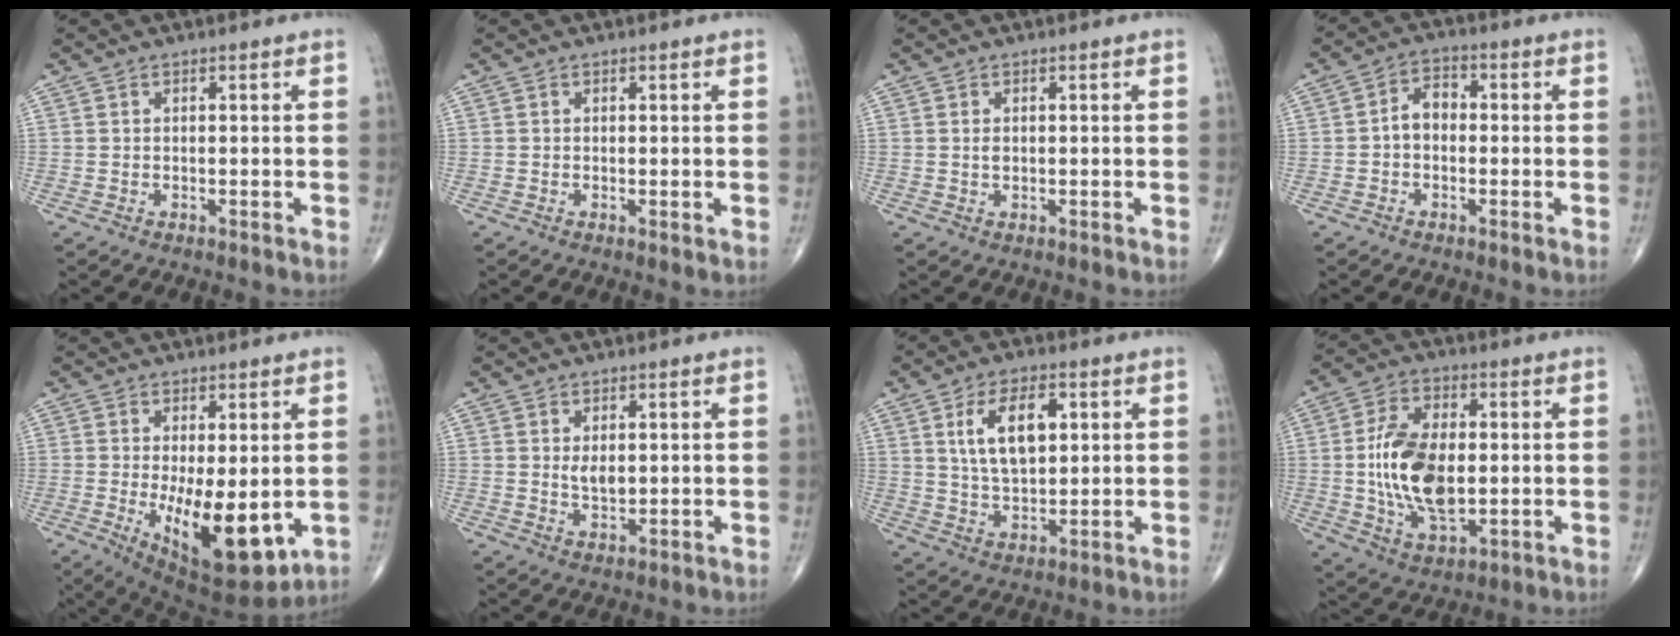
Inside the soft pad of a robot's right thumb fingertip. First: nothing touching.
{"total": 0.6, "force": [0.1, 0.2, 0.6], "torque": [-0.012, -0.004, -0.002]}
{"total": 1.1, "force": [0.2, 0.7, 0.8], "torque": [-0.013, -0.001, 0.004]}
{"total": 4.7, "force": [-0.6, 3.4, 3.2], "torque": [-0.040, 0.021, -0.022]}
{"total": 14.1, "force": [-2.2, 5.8, 12.7], "torque": [-0.187, -0.031, -0.015]}
{"total": 3.3, "force": [0.6, 1.8, 2.7], "torque": [-0.041, -0.010, 0.015]}
{"total": 10.9, "force": [3.2, 5.7, 8.7], "torque": [-0.141, -0.007, 0.061]}
{"total": 15.6, "force": [-0.2, 8.7, 13.0], "torque": [-0.233, -0.003, 0.000]}